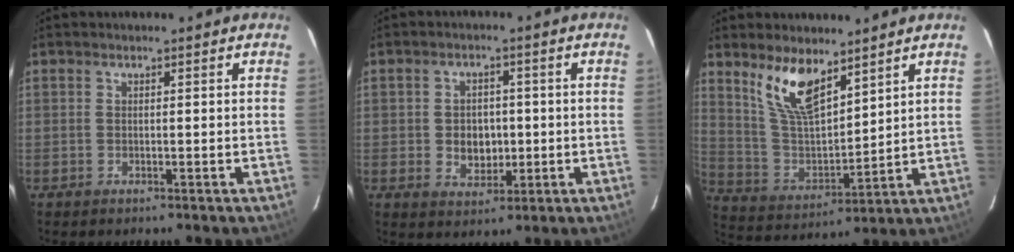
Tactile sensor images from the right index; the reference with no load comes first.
{"total": 5.7, "force": [-0.5, 4.6, 3.3], "torque": [-0.063, 0.004, 0.000]}
{"total": 11.8, "force": [7.9, 4.5, 7.6], "torque": [-0.148, 0.000, 0.165]}